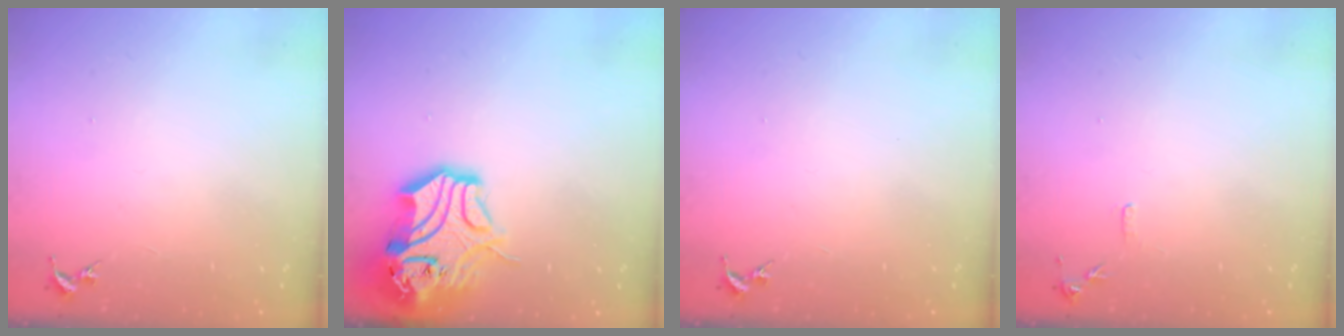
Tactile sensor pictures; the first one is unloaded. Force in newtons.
{"total": 16.7, "press": 16.5, "slide": 2.4}
{"total": 0.0}
{"total": 6.1, "press": 6.0, "slide": 0.7}